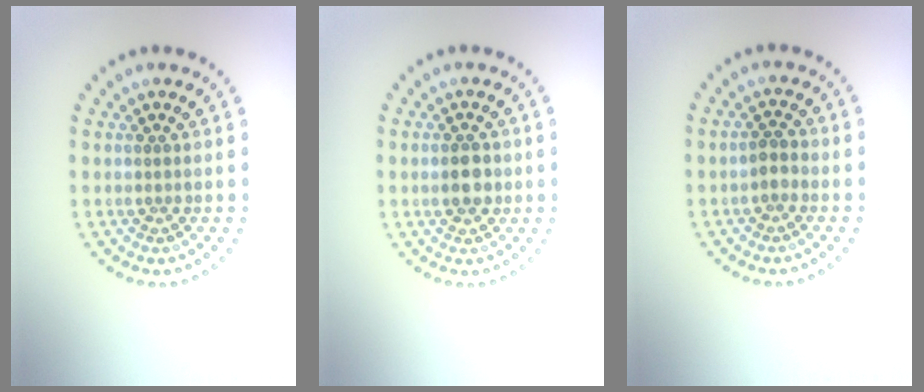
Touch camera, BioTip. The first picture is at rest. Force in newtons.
{"total": 2.8, "press": 2.8, "slide": 0.1}
{"total": 1.2, "press": 1.2, "slide": 0.3}